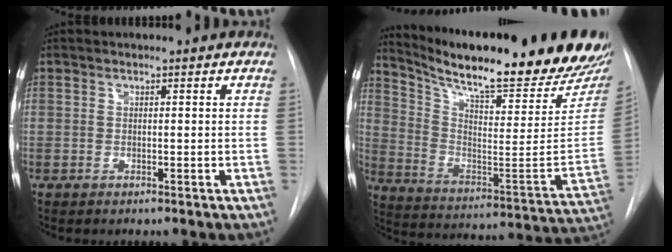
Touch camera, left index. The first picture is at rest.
{"total": 27.7, "force": [24.2, 2.5, 13.2], "torque": [-0.201, -0.115, 0.302]}